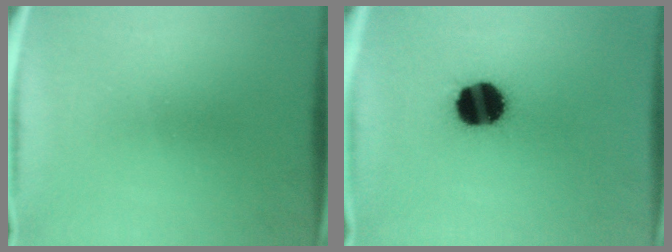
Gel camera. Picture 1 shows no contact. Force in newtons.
{"total": 14.7}